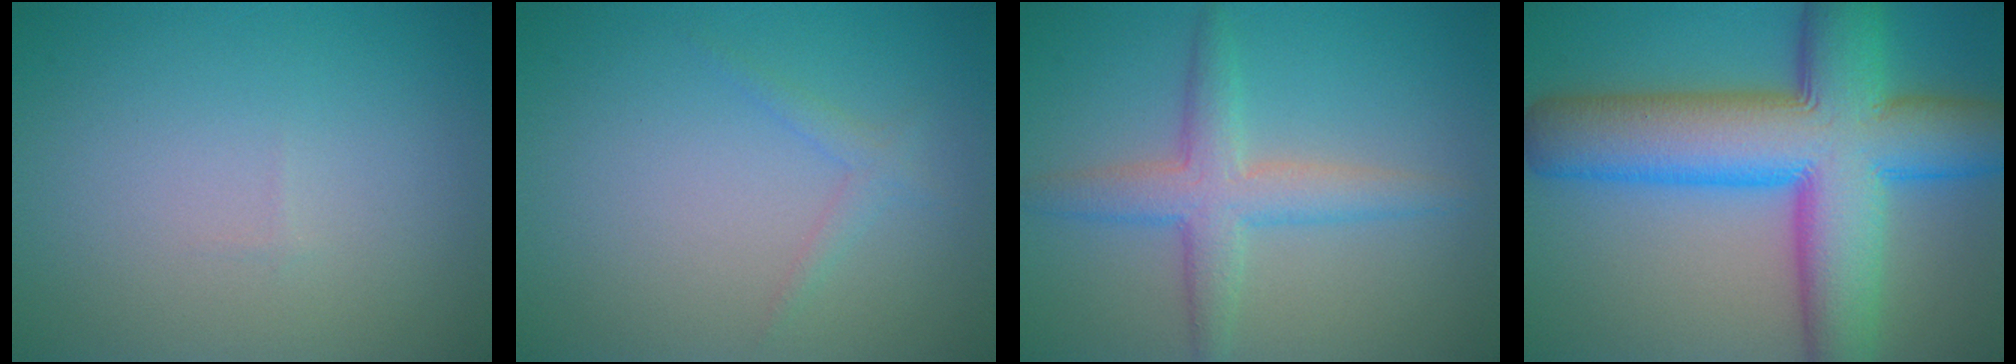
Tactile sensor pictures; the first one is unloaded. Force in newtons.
{"total": 1.1, "press": 1.1, "slide": 0.0}
{"total": 4.0, "press": 4.0, "slide": 0.1}
{"total": 14.4, "press": 14.4, "slide": 0.3}